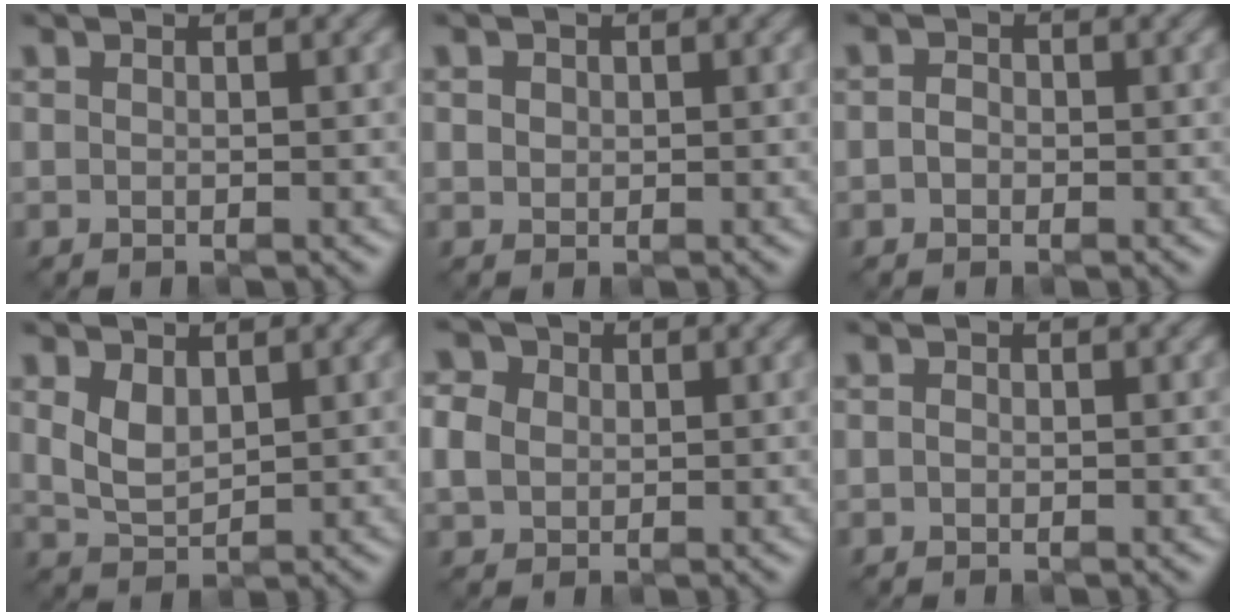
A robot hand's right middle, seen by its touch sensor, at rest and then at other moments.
{"total": 0.9, "force": [0.2, 0.8, 0.3], "torque": [-0.003, -0.001, 0.003]}
{"total": 1.2, "force": [-0.2, 1.0, 0.6], "torque": [-0.012, -0.001, -0.009]}
{"total": 2.8, "force": [1.1, 1.8, 1.9], "torque": [-0.047, -0.004, 0.028]}
{"total": 4.0, "force": [0.7, 3.5, 2.0], "torque": [-0.054, 0.016, 0.009]}
{"total": 0.5, "force": [-0.1, 0.4, 0.3], "torque": [-0.005, -0.002, -0.003]}